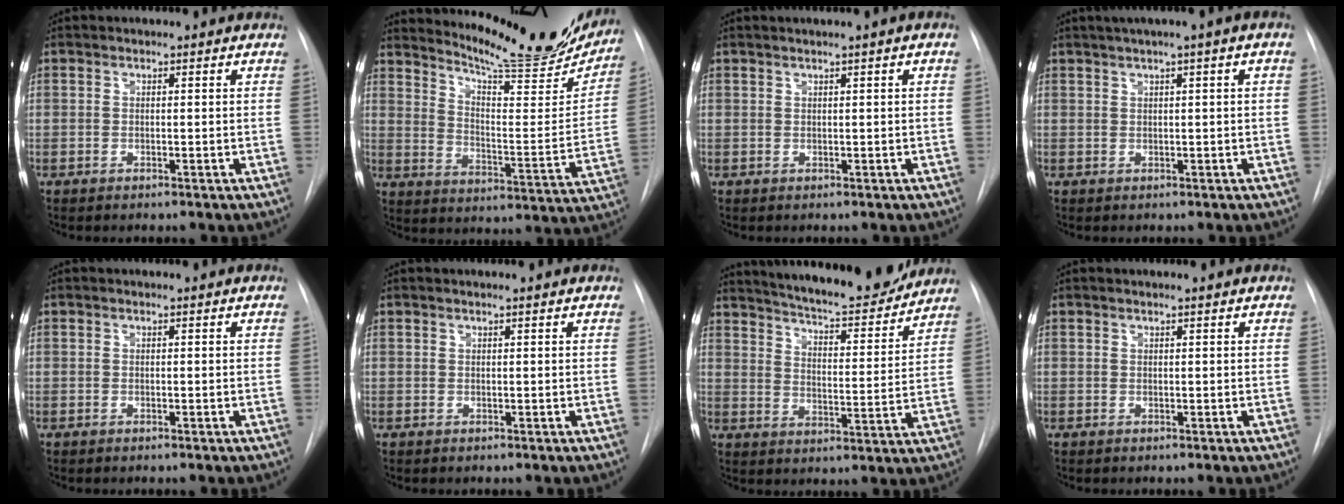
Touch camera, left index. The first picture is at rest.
{"total": 20.9, "force": [19.2, 2.4, 7.8], "torque": [-0.116, -0.067, 0.255]}
{"total": 1.5, "force": [0.7, -0.3, 1.3], "torque": [-0.027, 0.004, 0.015]}
{"total": 4.4, "force": [2.0, -0.2, 3.9], "torque": [-0.066, 0.017, 0.033]}
{"total": 0.0}
{"total": 1.5, "force": [1.4, -0.2, 0.6], "torque": [-0.016, 0.012, 0.020]}
{"total": 18.2, "force": [16.8, 2.3, 6.6], "torque": [-0.103, -0.023, 0.231]}
{"total": 1.3, "force": [1.2, -0.2, 0.5], "torque": [-0.017, 0.009, 0.021]}